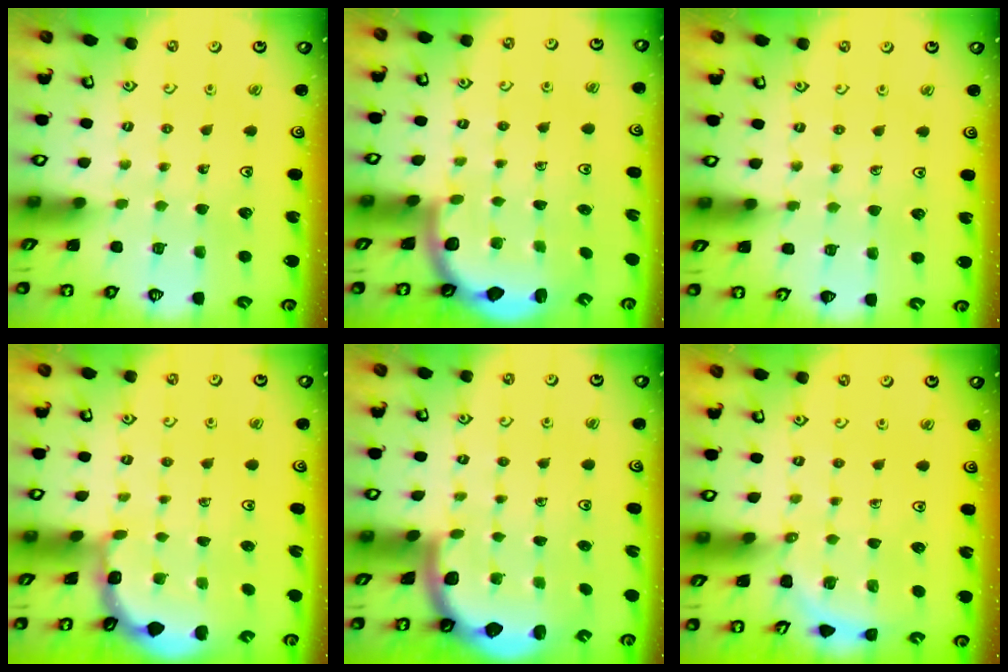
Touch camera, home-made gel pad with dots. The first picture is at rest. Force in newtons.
{"total": 2.6, "press": 2.5, "slide": 0.6}
{"total": 4.4, "press": 4.1, "slide": 1.3}
{"total": 1.9, "press": 1.9, "slide": 0.2}
{"total": 1.8, "press": 1.8, "slide": 0.3}
{"total": 2.7, "press": 2.7, "slide": 0.2}